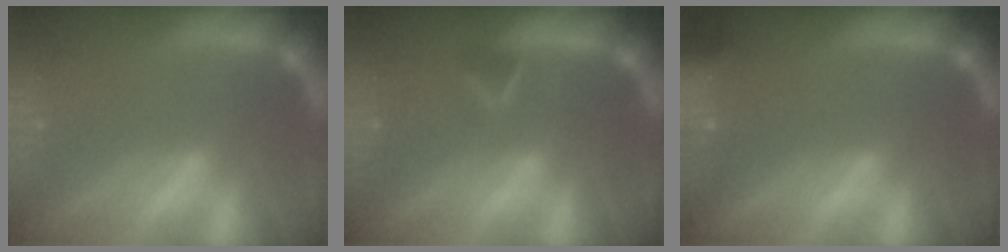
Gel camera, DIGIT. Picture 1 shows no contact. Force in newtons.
{"total": 1.9}
{"total": 5.9}